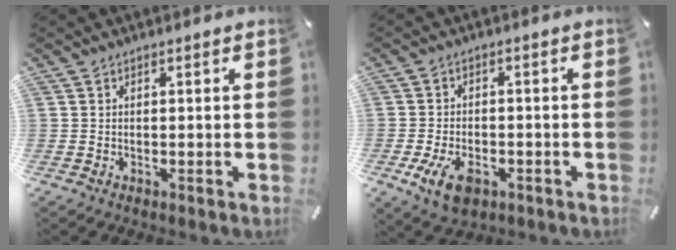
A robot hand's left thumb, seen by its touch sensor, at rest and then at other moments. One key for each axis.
{"total": 7.5, "fx": -3.3, "fy": 4.8, "fz": 4.8, "tx": -0.104, "ty": 0.010, "tz": -0.059}